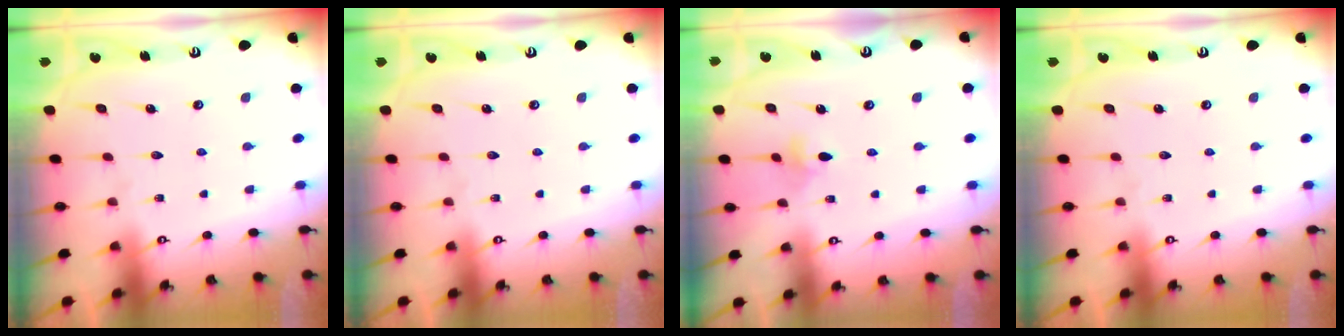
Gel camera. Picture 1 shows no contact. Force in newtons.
{"total": 0.0}
{"total": 4.4, "press": 4.3, "slide": 1.1}
{"total": 0.0}